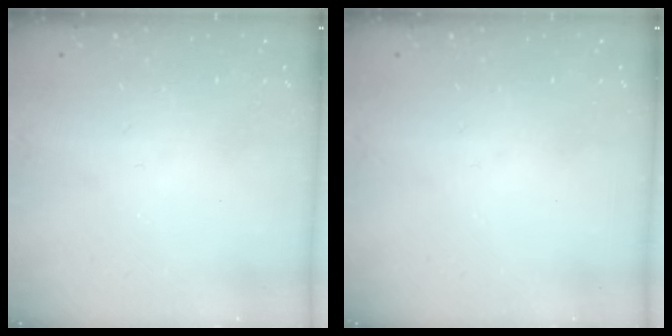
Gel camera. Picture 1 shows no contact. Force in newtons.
{"total": 0.0}